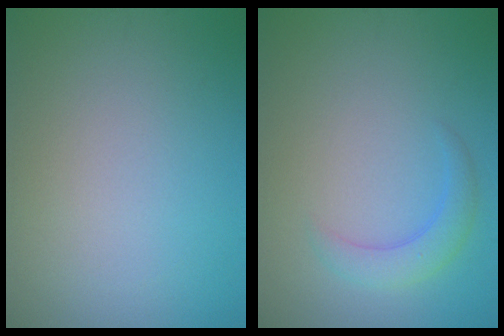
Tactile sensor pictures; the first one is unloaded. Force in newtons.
{"total": 2.5, "press": 2.5, "slide": 0.2}